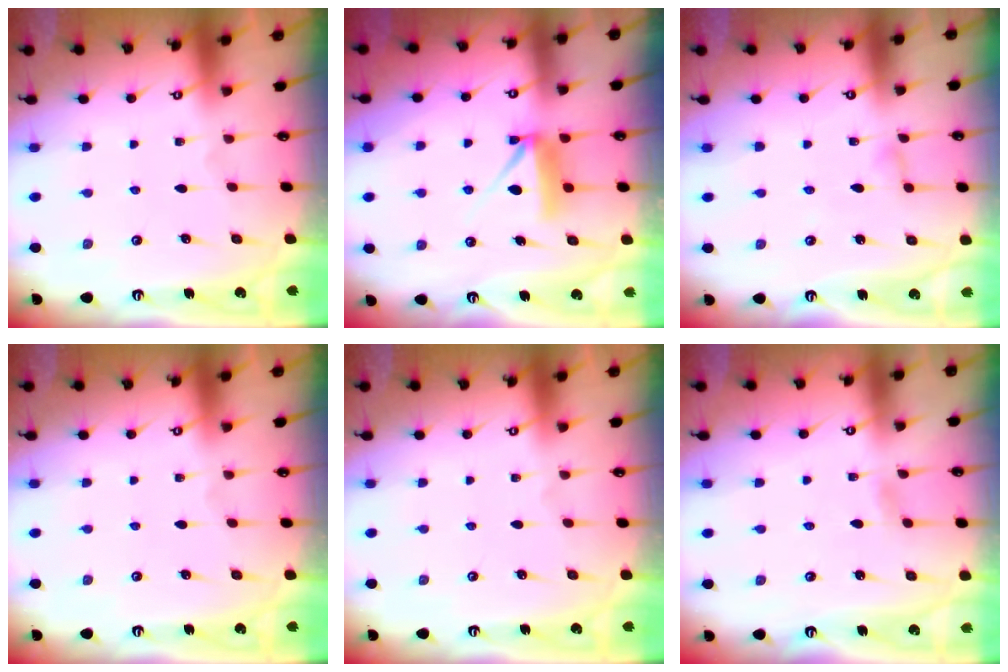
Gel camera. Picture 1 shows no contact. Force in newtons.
{"total": 8.6, "press": 8.6, "slide": 0.1}
{"total": 2.3, "press": 2.3, "slide": 0.2}
{"total": 0.0}
{"total": 0.0}
{"total": 2.6, "press": 2.6, "slide": 0.3}